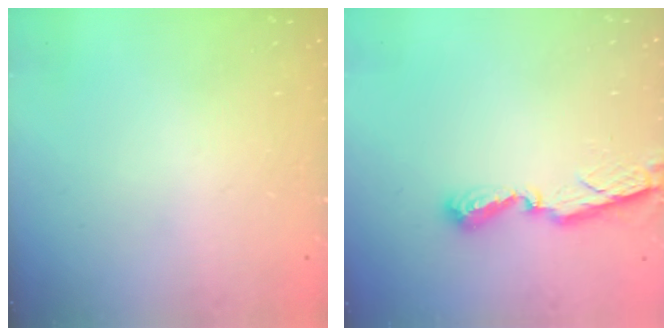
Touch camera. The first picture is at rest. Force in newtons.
{"total": 7.8, "press": 7.8, "slide": 0.5}